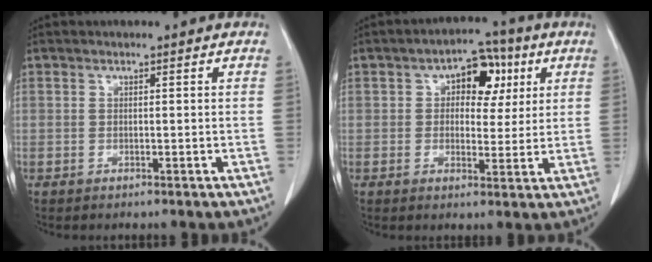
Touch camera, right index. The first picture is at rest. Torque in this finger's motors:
{"motor_torque": [0.24, 0.13, 0.11, 0.04]}